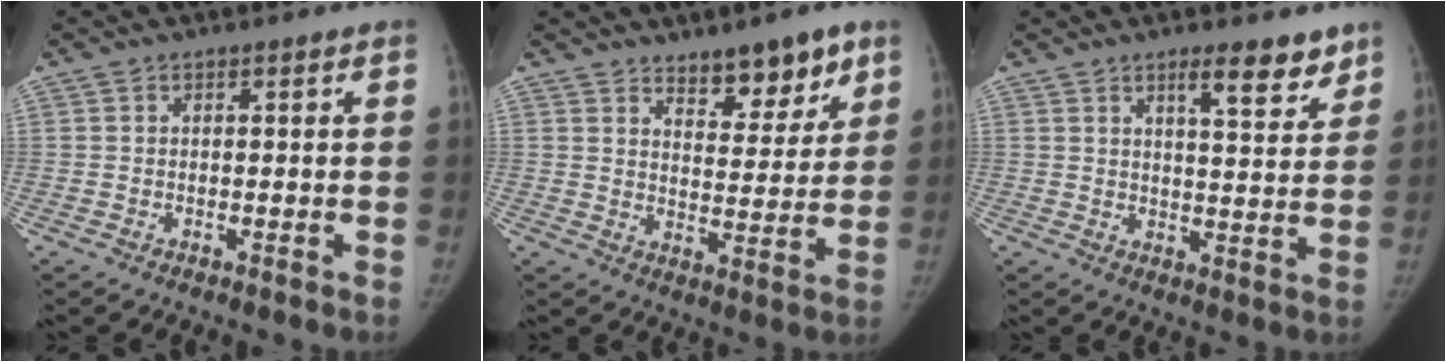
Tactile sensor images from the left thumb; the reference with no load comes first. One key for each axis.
{"total": 9.8, "fx": 6.8, "fy": 4.2, "fz": 5.7, "tx": -0.043, "ty": -0.048, "tz": 0.106}
{"total": 8.0, "fx": 5.6, "fy": 2.2, "fz": 5.2, "tx": -0.052, "ty": -0.036, "tz": 0.081}